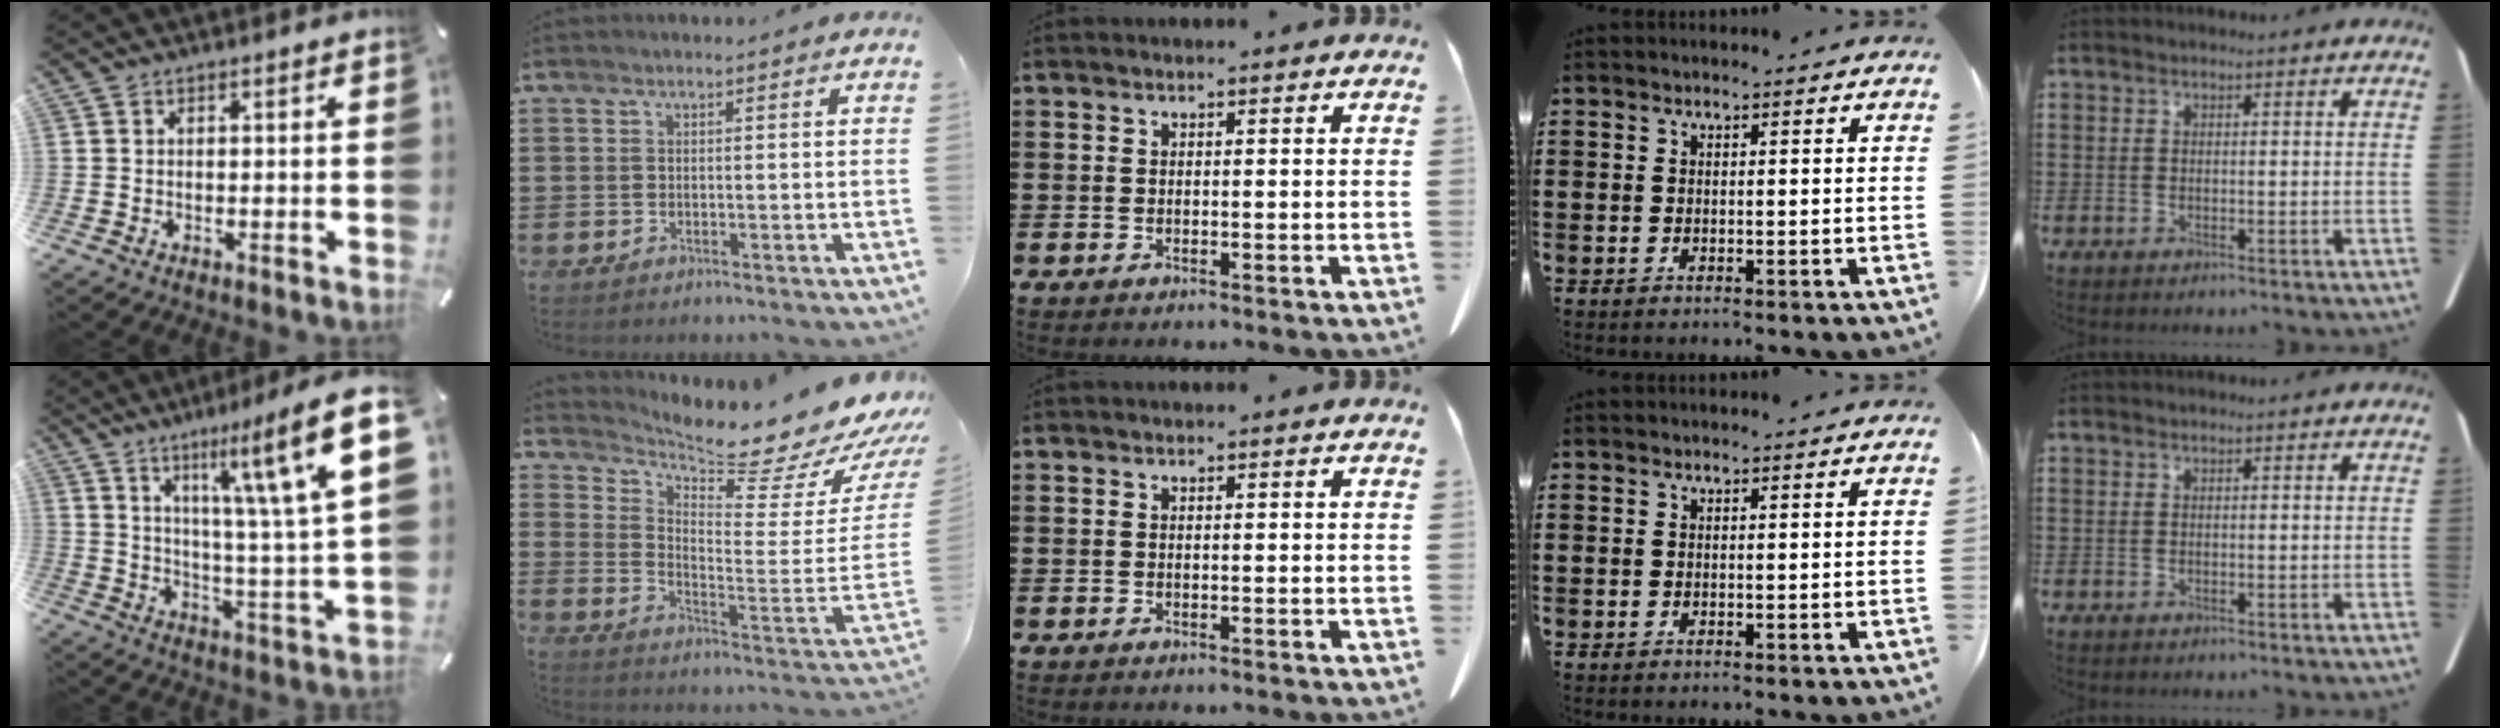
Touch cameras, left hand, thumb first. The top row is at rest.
{"thumb": {"total": 20.7, "force": [10.8, 3.8, 17.2], "torque": [-0.252, -0.063, 0.156]}, "index": {"total": 8.8, "force": [8.2, 0.8, 3.0], "torque": [-0.059, -0.090, 0.129]}}